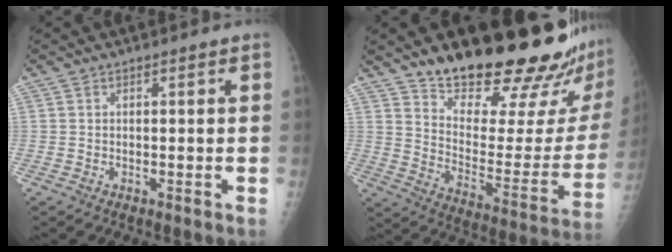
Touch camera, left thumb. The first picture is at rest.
{"total": 27.6, "force": [21.6, 7.1, 15.7], "torque": [-0.200, -0.134, 0.308]}